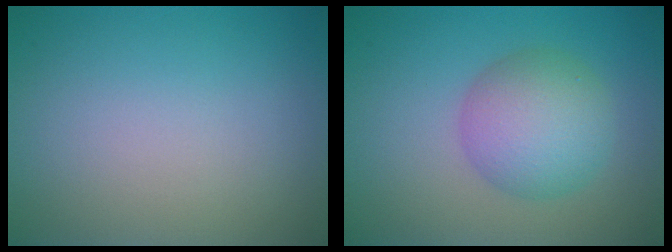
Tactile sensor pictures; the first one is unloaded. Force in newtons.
{"total": 5.6, "press": 5.6, "slide": 0.0}